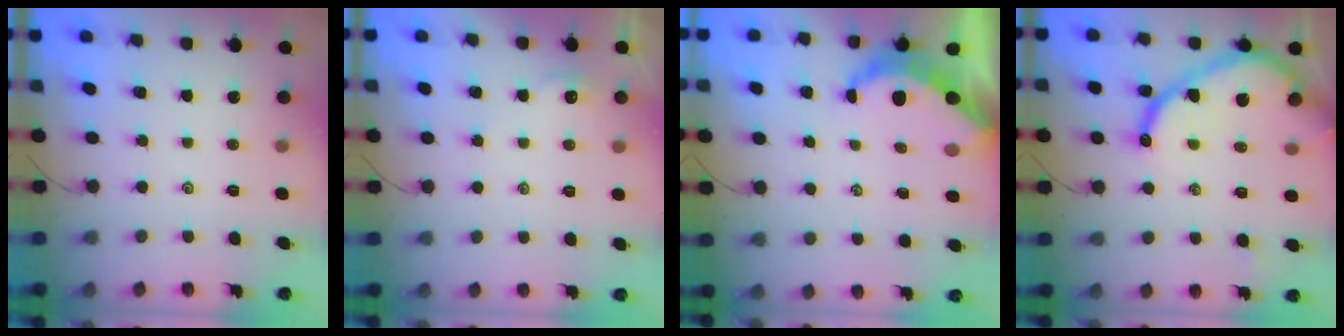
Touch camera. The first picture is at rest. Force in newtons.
{"total": 2.5, "press": 2.5, "slide": 0.3}
{"total": 6.5, "press": 6.4, "slide": 0.9}
{"total": 15.1, "press": 15.0, "slide": 1.8}